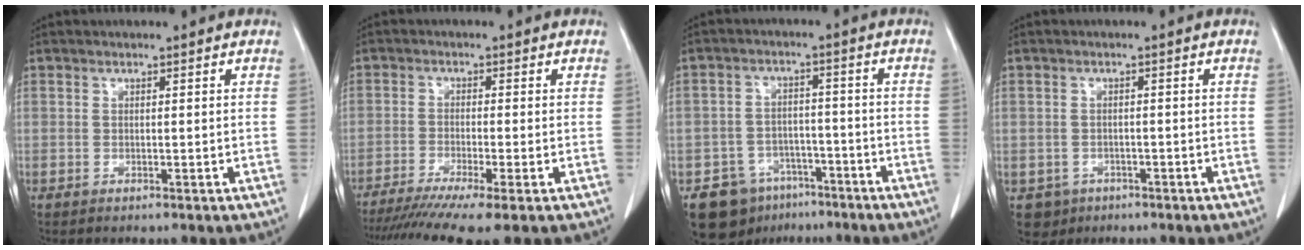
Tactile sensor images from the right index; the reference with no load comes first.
{"total": 10.7, "force": [-7.9, 0.0, 7.2], "torque": [-0.111, -0.017, -0.129]}
{"total": 8.9, "force": [-5.7, 6.6, 1.9], "torque": [-0.026, 0.017, -0.086]}
{"total": 3.8, "force": [-1.8, 3.4, 0.0], "torque": [0.003, 0.009, -0.027]}